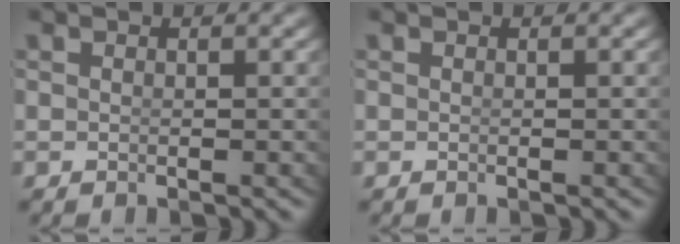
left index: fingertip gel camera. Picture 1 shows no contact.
{"total": 0.0}